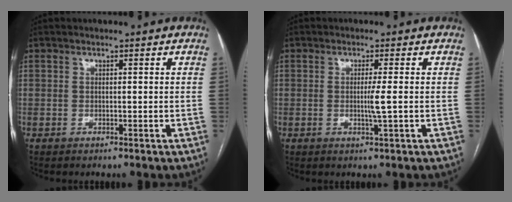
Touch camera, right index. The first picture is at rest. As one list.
[{"total": 2.5, "force": [-0.3, -0.7, 2.4], "torque": [-0.043, -0.004, -0.006]}]